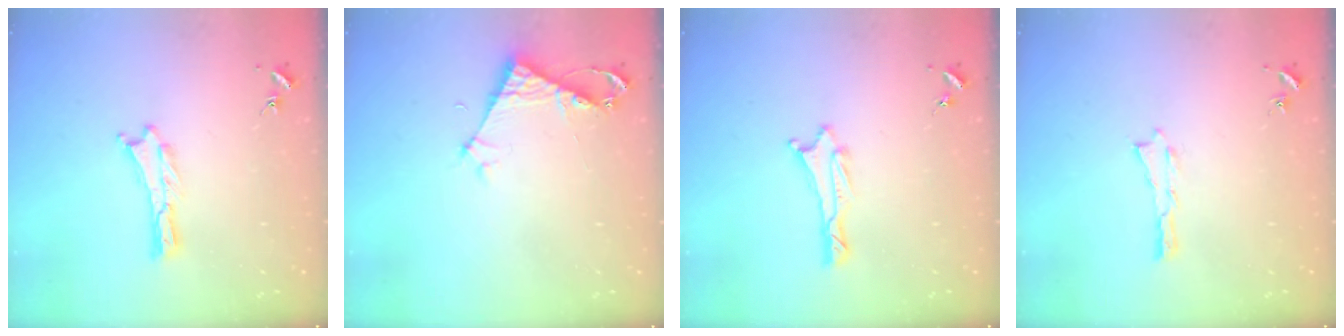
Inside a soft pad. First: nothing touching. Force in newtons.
{"total": 4.9, "press": 4.9, "slide": 0.2}
{"total": 1.0, "press": 1.0, "slide": 0.2}
{"total": 0.0}